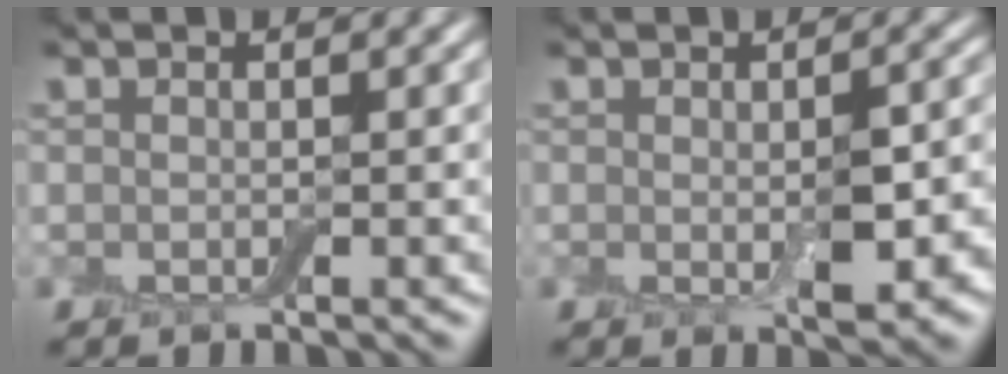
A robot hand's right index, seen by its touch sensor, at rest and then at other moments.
{"total": 4.3, "force": [-0.5, 1.5, 4.0], "torque": [-0.062, -0.008, -0.003]}